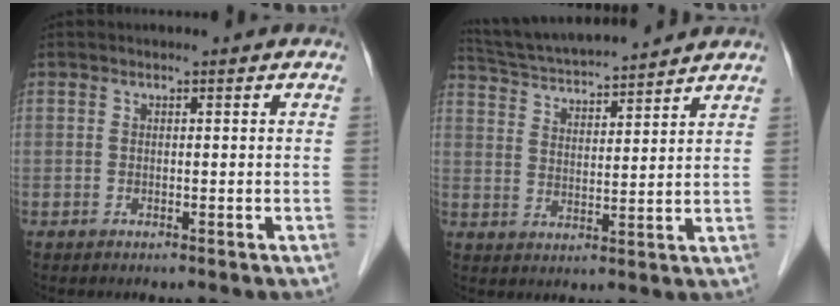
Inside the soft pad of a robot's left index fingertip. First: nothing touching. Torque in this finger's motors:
{"motor_torque": [-0.26, -0.89, 0.58, 0.16]}